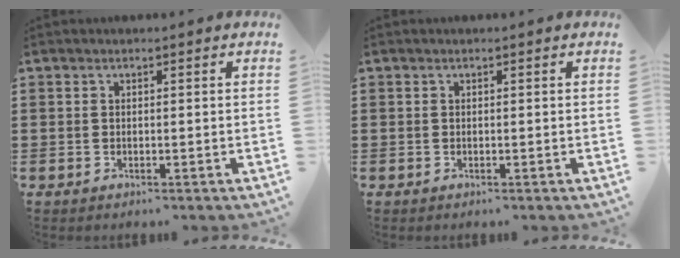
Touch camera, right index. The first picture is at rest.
{"total": 0.0}